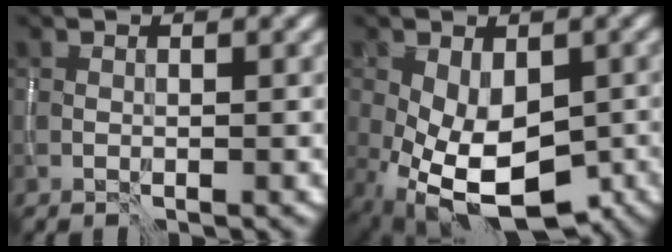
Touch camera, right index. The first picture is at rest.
{"total": 8.7, "force": [-2.5, 5.1, 6.6], "torque": [-0.128, -0.024, -0.029]}